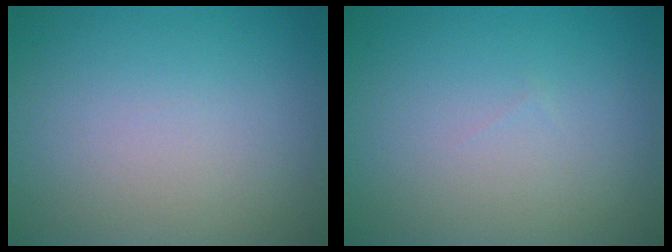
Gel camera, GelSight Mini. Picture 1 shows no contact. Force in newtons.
{"total": 0.0}